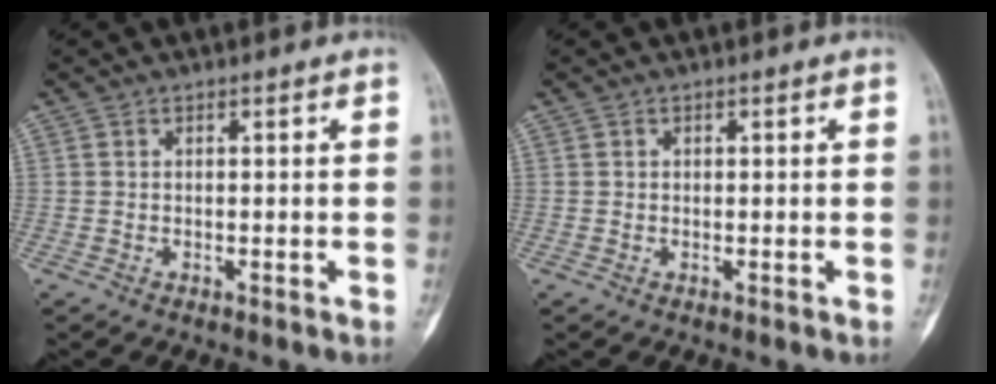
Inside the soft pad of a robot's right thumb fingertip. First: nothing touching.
{"total": 0.0}